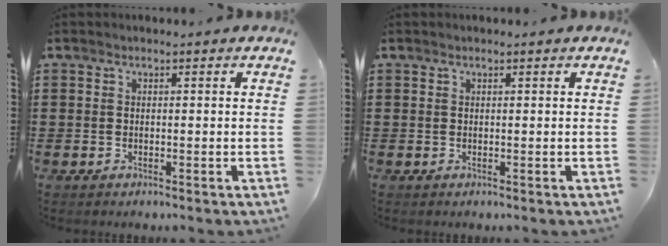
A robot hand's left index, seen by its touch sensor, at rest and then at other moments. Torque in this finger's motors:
{"motor_torque": [-0.56, 0.99, -0.05, -0.01]}